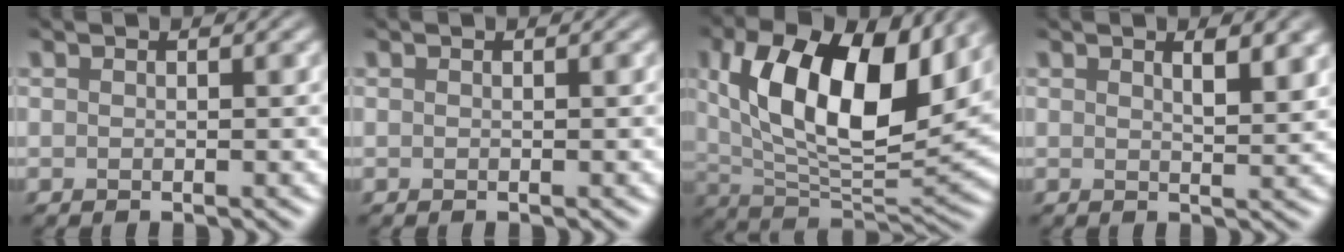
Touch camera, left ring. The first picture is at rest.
{"total": 0.0}
{"total": 12.3, "force": [3.7, 6.2, 10.0], "torque": [-0.175, -0.006, 0.069]}
{"total": 2.3, "force": [1.4, 0.6, 1.8], "torque": [-0.023, -0.002, 0.023]}